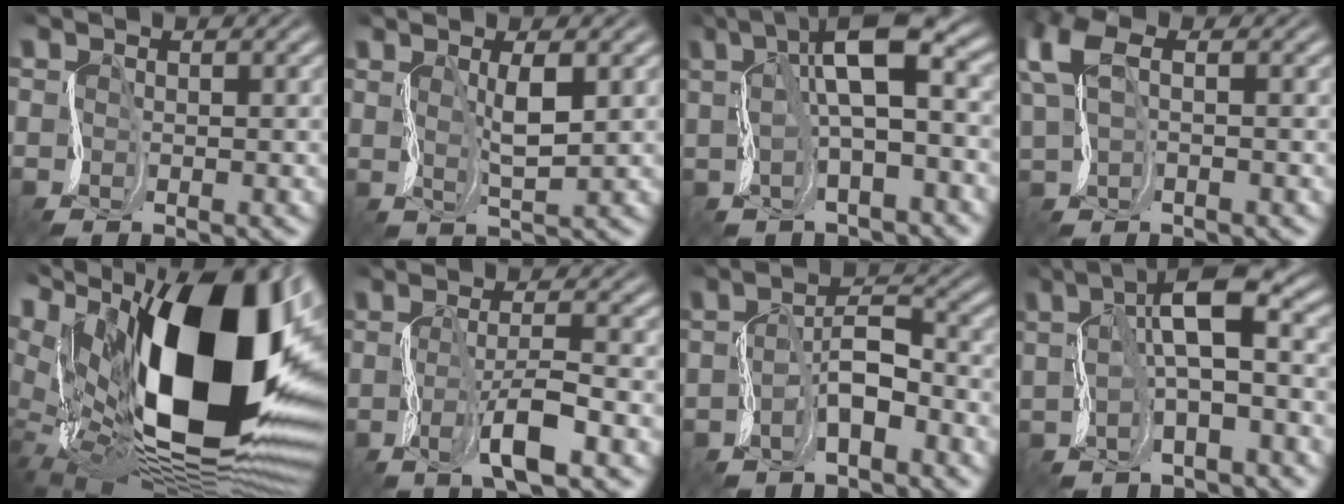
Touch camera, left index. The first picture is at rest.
{"total": 2.4, "force": [2.1, -0.5, 0.9], "torque": [-0.030, 0.013, 0.035]}
{"total": 7.3, "force": [3.1, 1.6, 6.5], "torque": [-0.098, 0.041, 0.035]}
{"total": 4.2, "force": [2.2, 1.5, 3.2], "torque": [-0.088, 0.018, 0.036]}
{"total": 18.9, "force": [5.5, 9.5, 15.4], "torque": [-0.261, 0.001, 0.094]}
{"total": 3.7, "force": [-1.0, 0.5, 3.5], "torque": [-0.074, 0.016, -0.029]}
{"total": 1.5, "force": [-0.3, 0.4, 1.4], "torque": [-0.033, 0.023, -0.020]}
{"total": 6.0, "force": [2.3, 1.2, 5.4], "torque": [-0.081, 0.041, 0.021]}